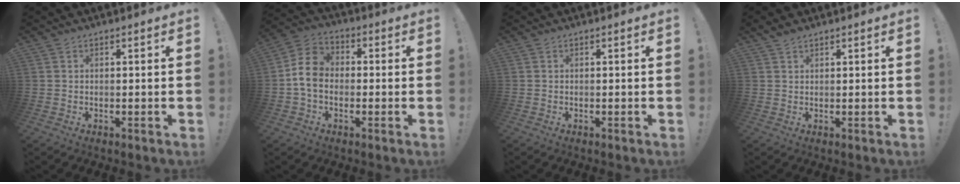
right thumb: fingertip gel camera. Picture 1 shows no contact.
{"total": 9.2, "force": [-1.1, 7.1, 5.7], "torque": [-0.099, 0.022, -0.014]}
{"total": 0.0}
{"total": 2.0, "force": [1.6, 0.9, 0.9], "torque": [-0.016, -0.005, 0.031]}